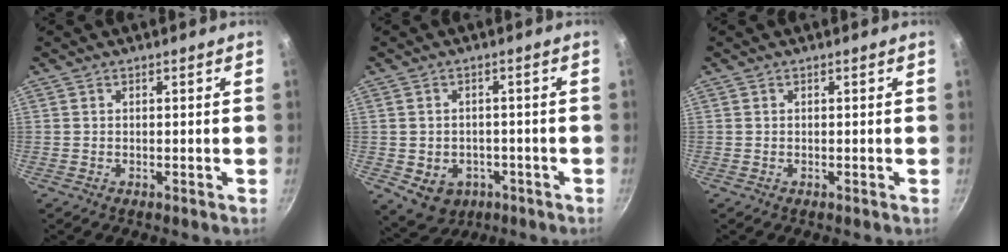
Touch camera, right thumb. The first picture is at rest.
{"total": 7.8, "force": [-2.6, 6.2, 4.1], "torque": [-0.039, 0.014, -0.019]}
{"total": 0.0}